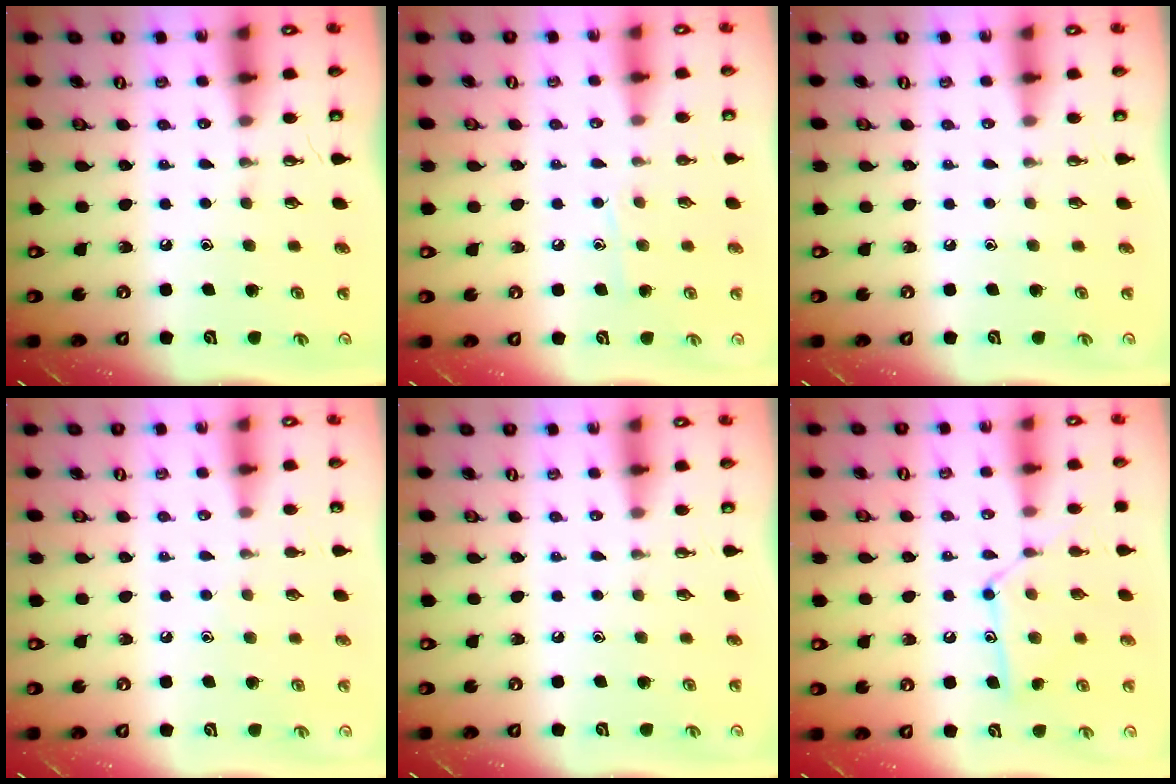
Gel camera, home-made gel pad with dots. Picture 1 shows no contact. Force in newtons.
{"total": 5.9, "press": 5.9, "slide": 0.7}
{"total": 0.0}
{"total": 3.4, "press": 3.3, "slide": 0.4}
{"total": 0.0}
{"total": 13.0, "press": 12.9, "slide": 0.8}